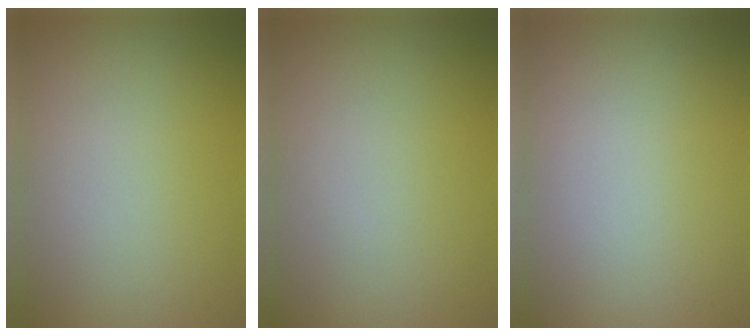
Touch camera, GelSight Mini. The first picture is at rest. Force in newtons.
{"total": 0.0}
{"total": 0.0}